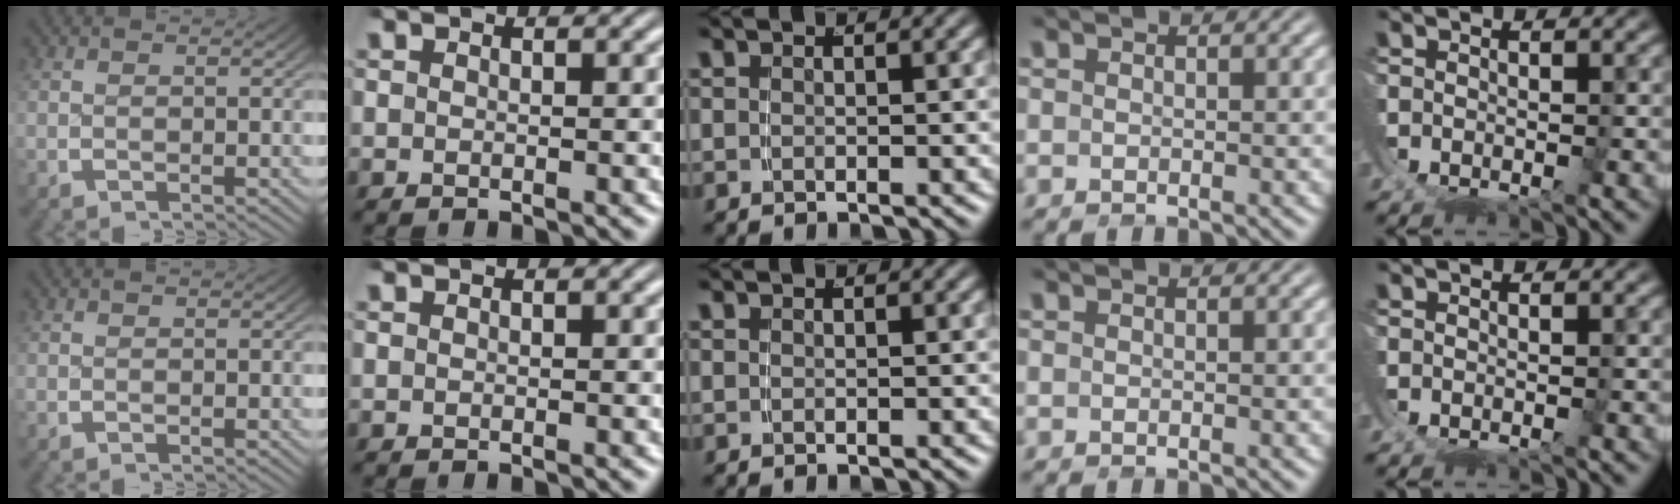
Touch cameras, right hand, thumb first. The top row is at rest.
{}